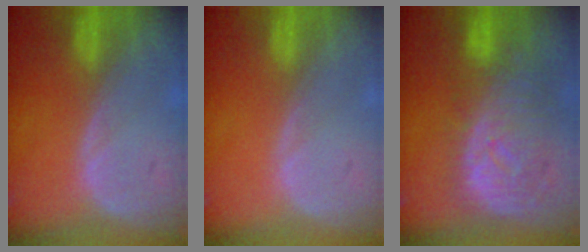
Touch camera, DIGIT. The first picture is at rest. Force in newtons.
{"total": 0.0}
{"total": 10.9, "press": 9.7, "slide": 4.8}